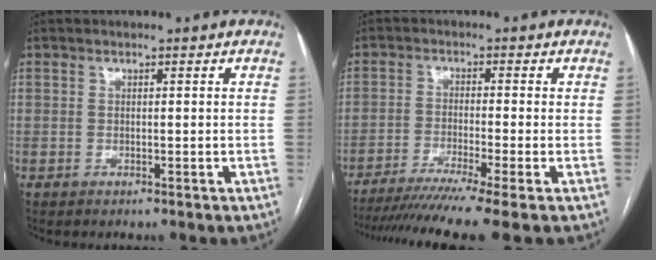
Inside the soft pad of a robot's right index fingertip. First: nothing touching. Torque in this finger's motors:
{"motor_torque": [1.02, -0.80, 0.62, 0.15]}